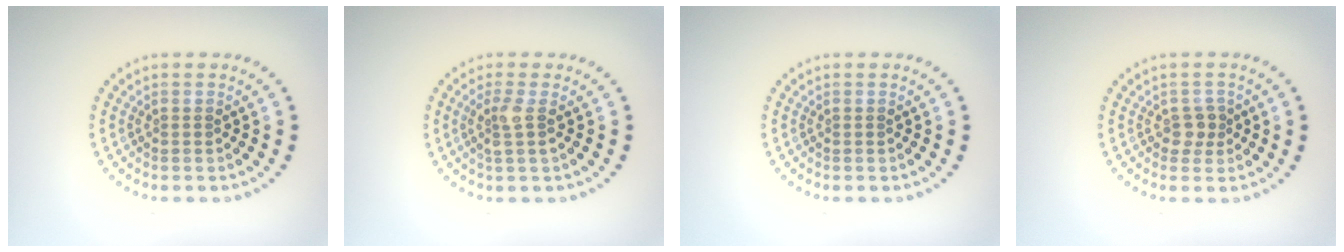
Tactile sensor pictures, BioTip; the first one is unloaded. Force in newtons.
{"total": 1.7, "press": 1.4, "slide": 1.0}
{"total": 0.0}
{"total": 1.6, "press": 1.4, "slide": 0.8}